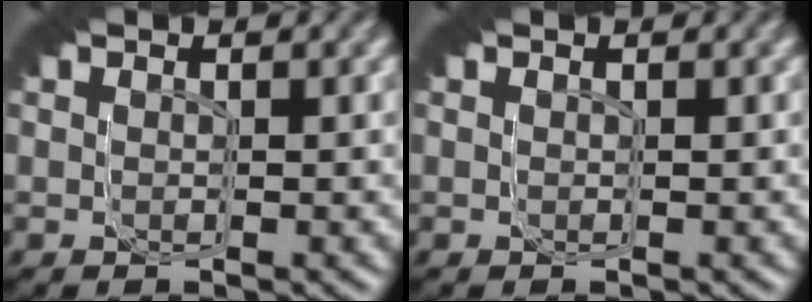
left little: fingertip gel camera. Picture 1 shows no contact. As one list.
[{"total": 0.0}]